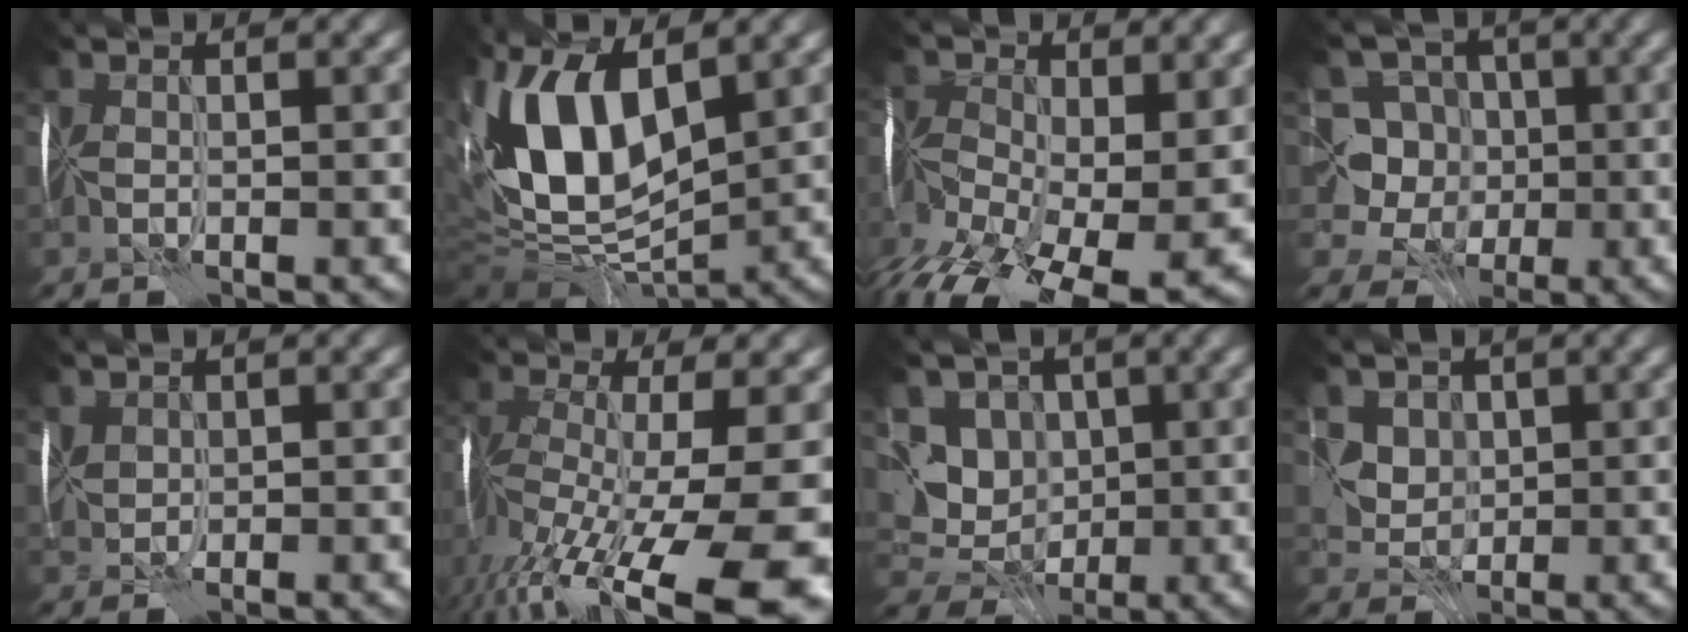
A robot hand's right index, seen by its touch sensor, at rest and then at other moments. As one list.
[{"total": 11.3, "force": [2.3, 6.1, 9.2], "torque": [-0.194, 0.012, 0.036]}, {"total": 16.9, "force": [-7.7, 9.2, 11.8], "torque": [-0.218, -0.024, -0.101]}, {"total": 7.6, "force": [0.7, 7.4, 1.7], "torque": [-0.038, 0.038, -0.021]}, {"total": 0.9, "force": [0.4, 0.7, 0.3], "torque": [-0.016, 0.006, 0.011]}, {"total": 15.6, "force": [-6.3, 5.4, 13.1], "torque": [-0.238, -0.024, -0.088]}, {"total": 4.8, "force": [0.8, 4.6, 1.4], "torque": [-0.031, -0.001, 0.007]}, {"total": 3.3, "force": [1.7, 2.8, 0.5], "torque": [-0.028, 0.010, 0.043]}]